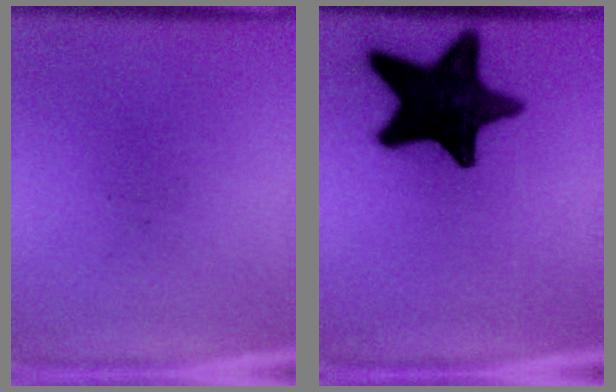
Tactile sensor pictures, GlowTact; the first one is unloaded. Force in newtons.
{"total": 18.4}